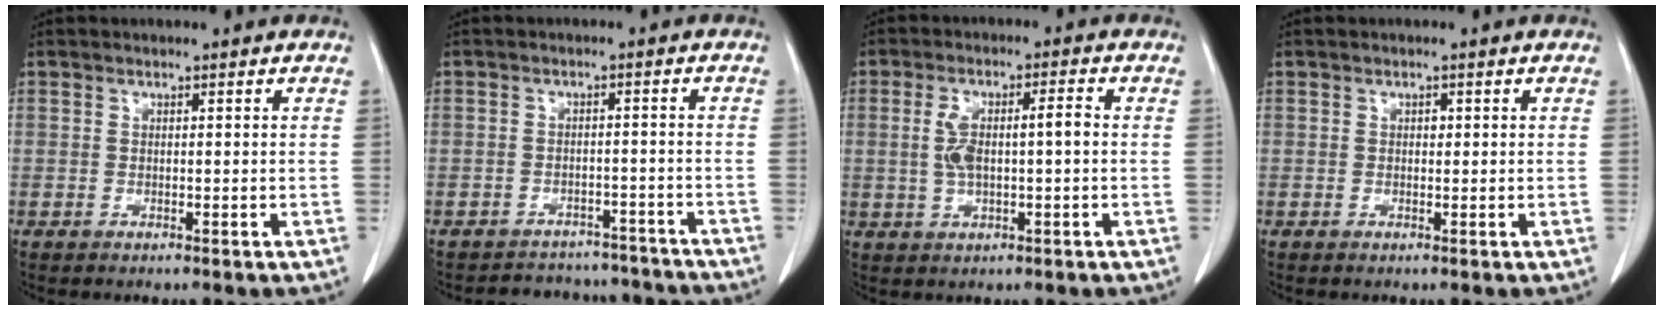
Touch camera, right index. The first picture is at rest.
{"total": 9.4, "force": [-8.7, 3.6, 0.0], "torque": [0.011, 0.025, -0.099]}
{"total": 6.6, "force": [0.2, 1.8, 6.3], "torque": [-0.133, 0.019, 0.008]}
{"total": 0.6, "force": [0.1, 0.5, 0.4], "torque": [-0.006, 0.001, 0.003]}